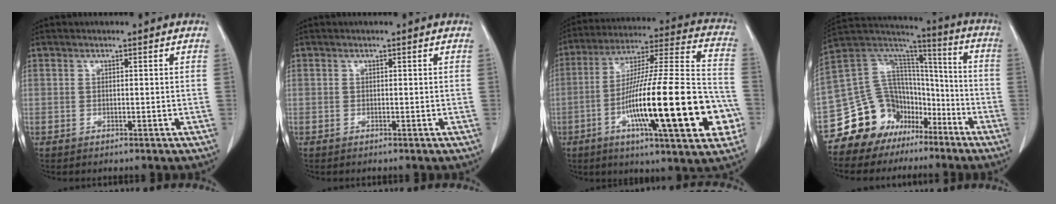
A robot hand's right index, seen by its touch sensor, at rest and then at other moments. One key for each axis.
{"total": 0.0}
{"total": 26.8, "fx": -8.0, "fy": 3.0, "fz": 25.4, "tx": -0.372, "ty": -0.006, "tz": -0.128}
{"total": 15.6, "fx": -9.9, "fy": 11.2, "fz": 4.6, "tx": -0.082, "ty": 0.096, "tz": -0.163}